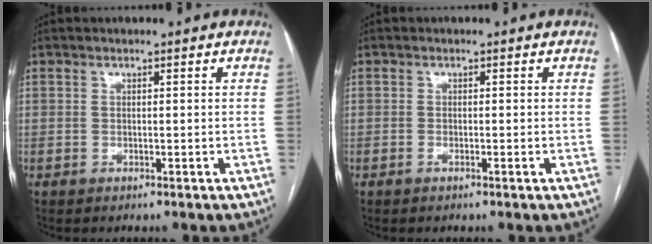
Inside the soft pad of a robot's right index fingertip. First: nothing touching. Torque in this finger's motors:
{"motor_torque": [-0.11, 0.18, -0.04, 0.00]}